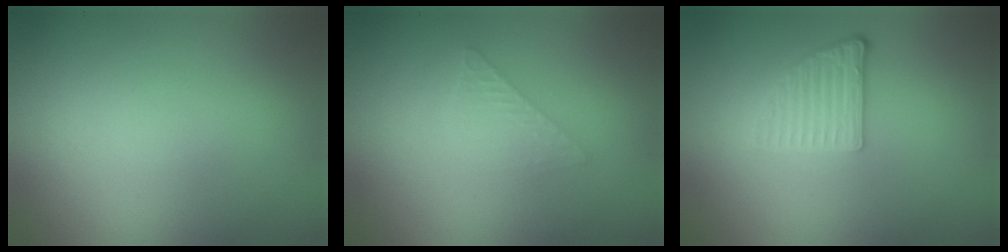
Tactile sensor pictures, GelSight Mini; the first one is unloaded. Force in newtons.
{"total": 1.4, "press": 1.4, "slide": 0.1}
{"total": 2.8, "press": 2.3, "slide": 1.6}